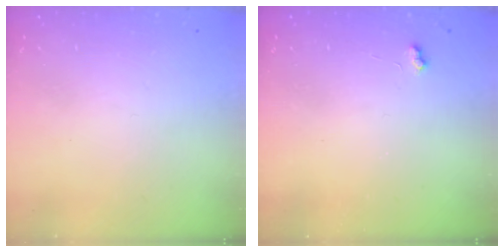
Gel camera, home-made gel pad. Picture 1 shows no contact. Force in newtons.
{"total": 2.3, "press": 2.3, "slide": 0.4}